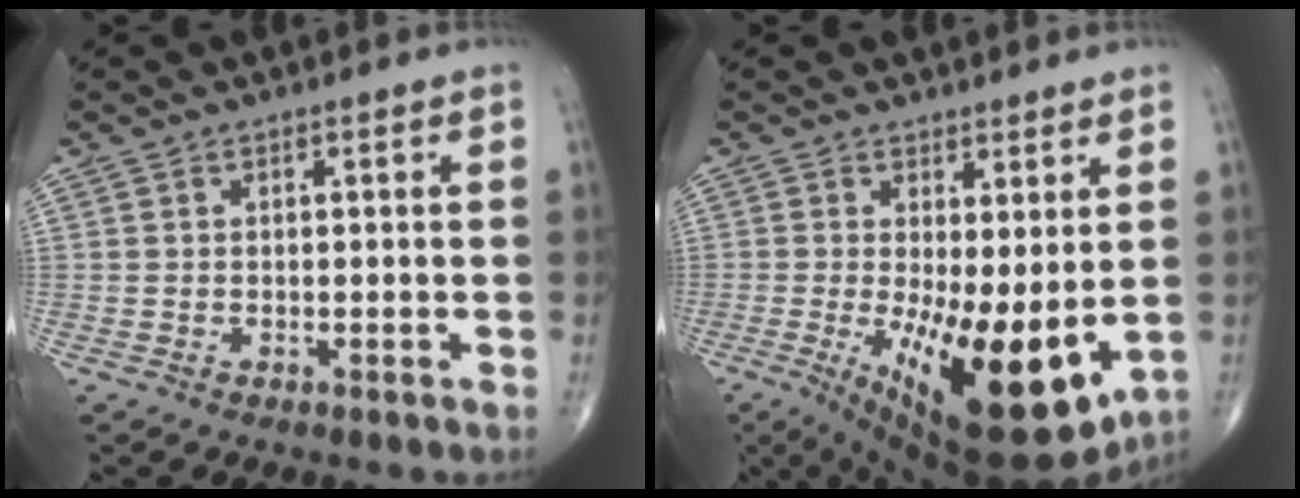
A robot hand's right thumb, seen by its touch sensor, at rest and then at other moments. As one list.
[{"total": 17.2, "force": [-2.2, 6.3, 15.9], "torque": [-0.243, -0.041, -0.009]}]